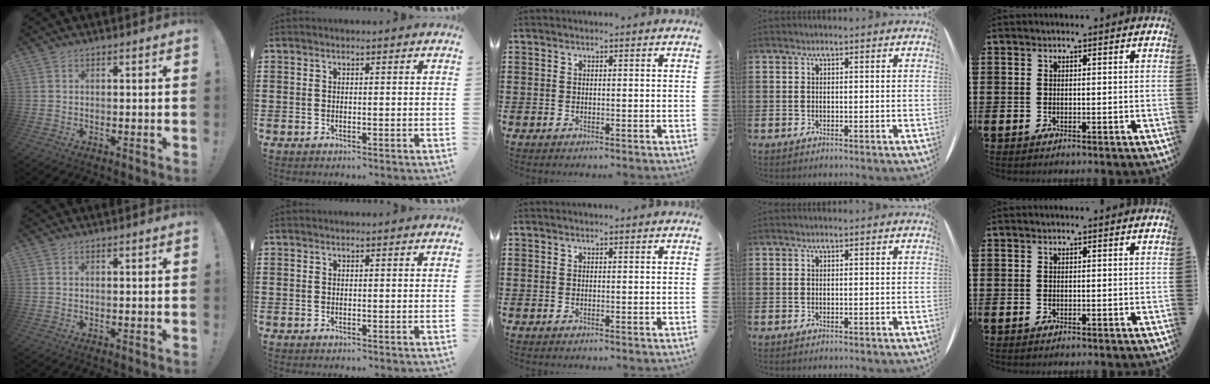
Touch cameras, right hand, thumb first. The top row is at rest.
{}